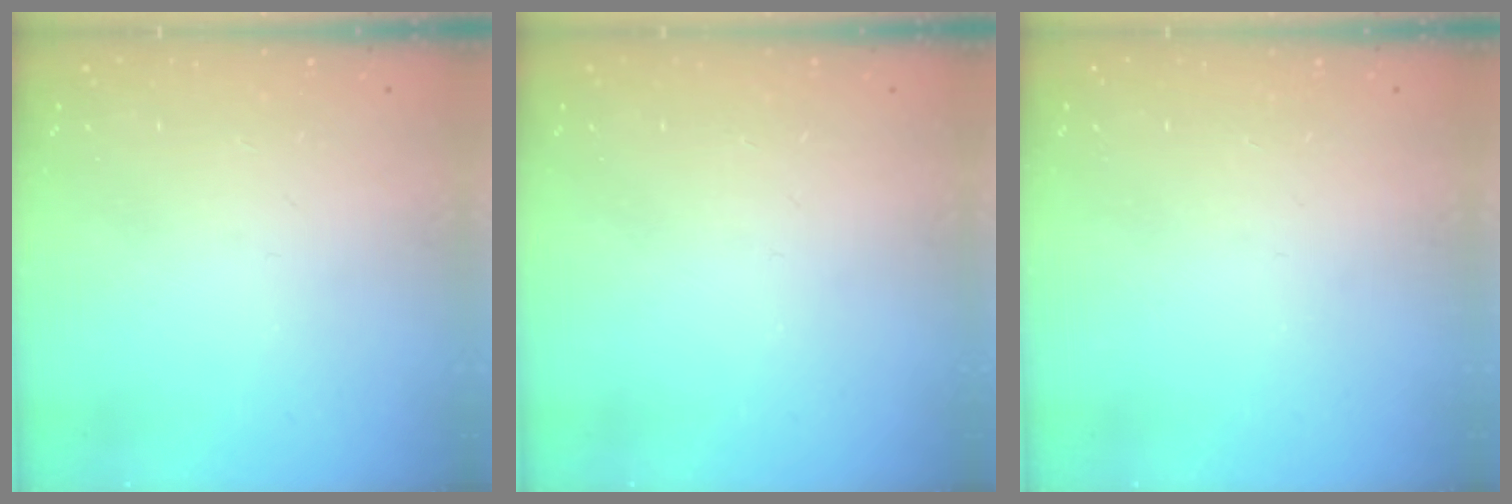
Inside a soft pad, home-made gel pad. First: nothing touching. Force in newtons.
{"total": 0.0}
{"total": 0.0}